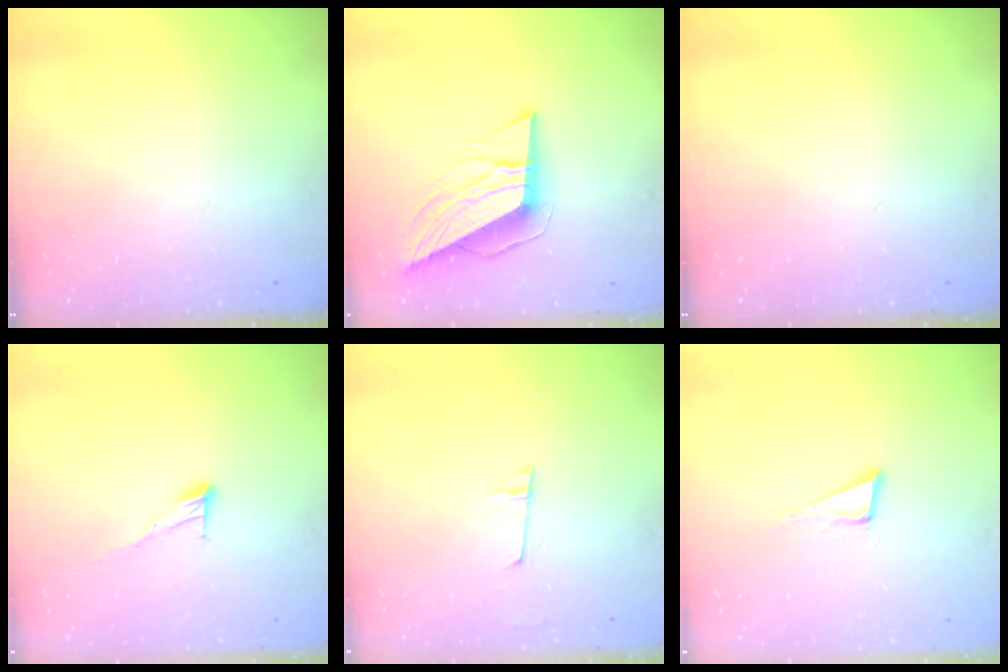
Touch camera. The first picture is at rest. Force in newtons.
{"total": 12.4, "press": 12.3, "slide": 1.5}
{"total": 0.0}
{"total": 6.9, "press": 6.8, "slide": 0.4}
{"total": 4.4, "press": 4.4, "slide": 0.5}
{"total": 5.5, "press": 4.7, "slide": 2.8}